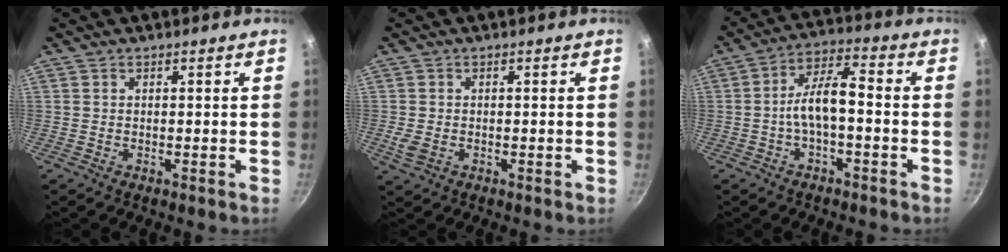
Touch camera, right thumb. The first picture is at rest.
{"total": 2.6, "force": [-0.6, 1.8, 1.8], "torque": [-0.044, -0.001, -0.009]}
{"total": 8.3, "force": [-1.4, 3.4, 7.4], "torque": [-0.139, 0.041, -0.031]}